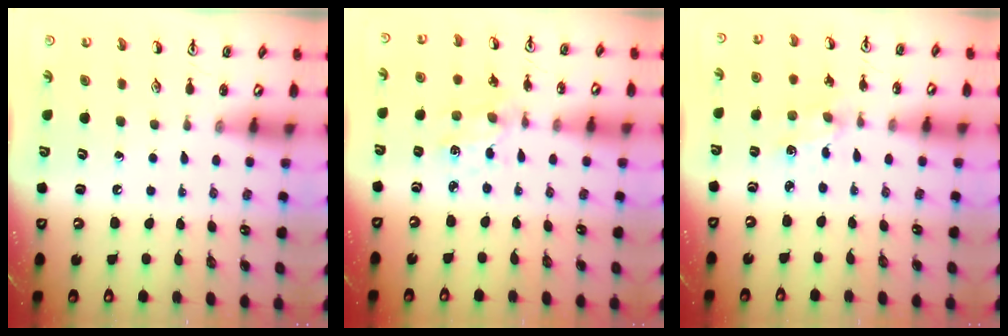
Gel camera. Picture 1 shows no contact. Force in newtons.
{"total": 1.3, "press": 1.3, "slide": 0.1}
{"total": 1.8, "press": 1.8, "slide": 0.3}